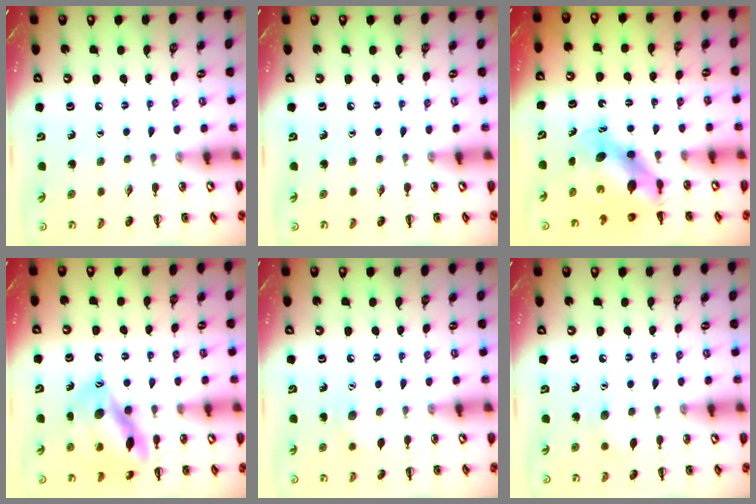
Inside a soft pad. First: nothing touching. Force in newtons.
{"total": 0.0}
{"total": 6.1, "press": 5.9, "slide": 1.7}
{"total": 15.0, "press": 14.7, "slide": 2.9}
{"total": 7.2, "press": 7.1, "slide": 1.6}
{"total": 6.7, "press": 6.4, "slide": 1.7}